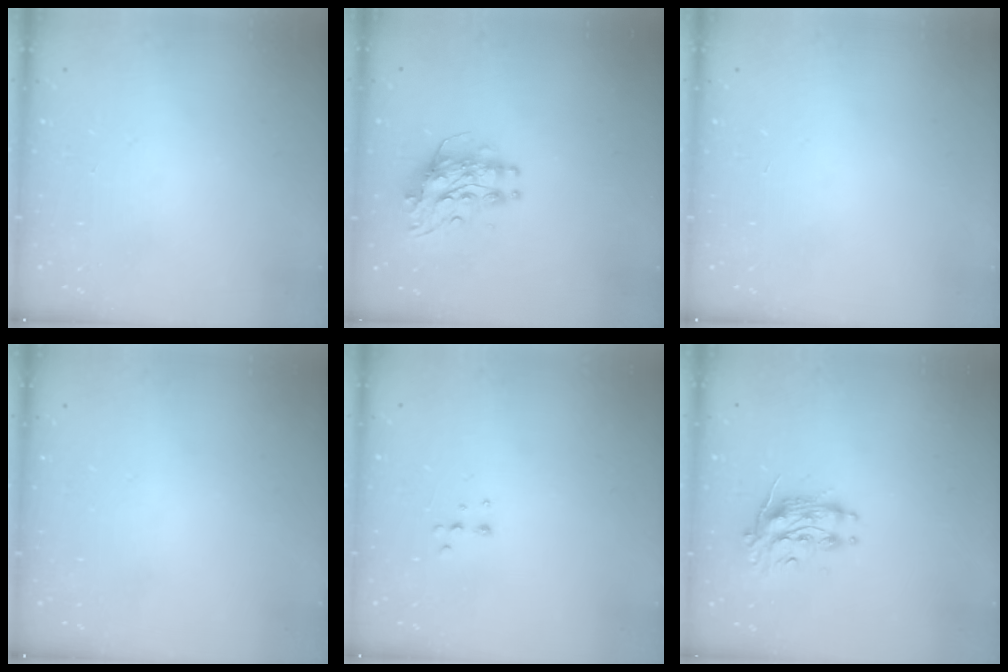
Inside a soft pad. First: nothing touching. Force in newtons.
{"total": 8.9, "press": 8.9, "slide": 0.5}
{"total": 0.0}
{"total": 0.0}
{"total": 4.0, "press": 4.0, "slide": 0.8}
{"total": 10.9, "press": 10.9, "slide": 0.5}